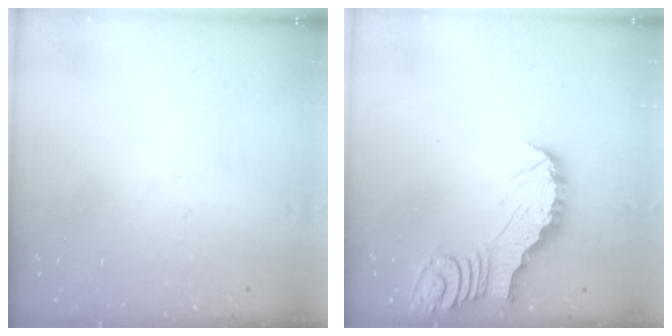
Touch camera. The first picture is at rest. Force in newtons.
{"total": 3.0, "press": 2.9, "slide": 0.3}